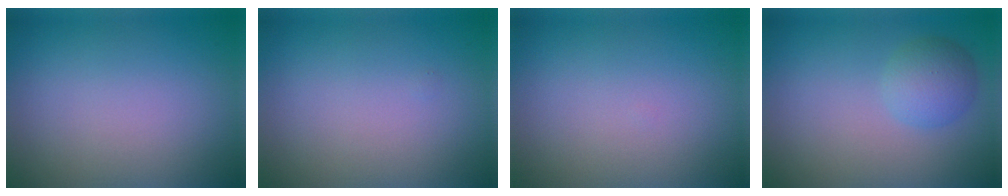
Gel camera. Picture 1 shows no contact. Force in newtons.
{"total": 0.0}
{"total": 0.0}
{"total": 2.7, "press": 2.7, "slide": 0.2}